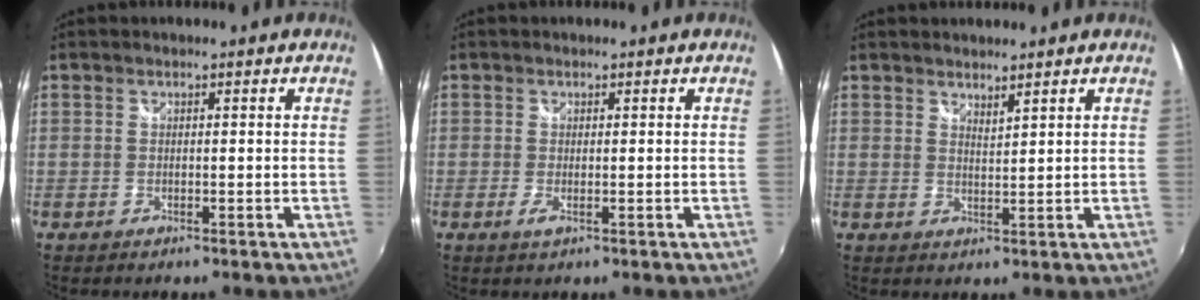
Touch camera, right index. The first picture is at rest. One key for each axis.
{"total": 1.3, "fx": -0.3, "fy": 0.1, "fz": 1.2, "tx": -0.024, "ty": -0.006, "tz": -0.006}
{"total": 2.1, "fx": 2.0, "fy": 0.2, "fz": 0.8, "tx": -0.012, "ty": 0.000, "tz": 0.033}